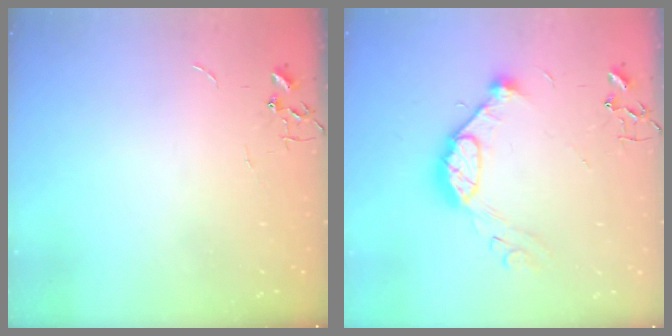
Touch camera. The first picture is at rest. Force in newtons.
{"total": 12.9, "press": 12.8, "slide": 1.2}